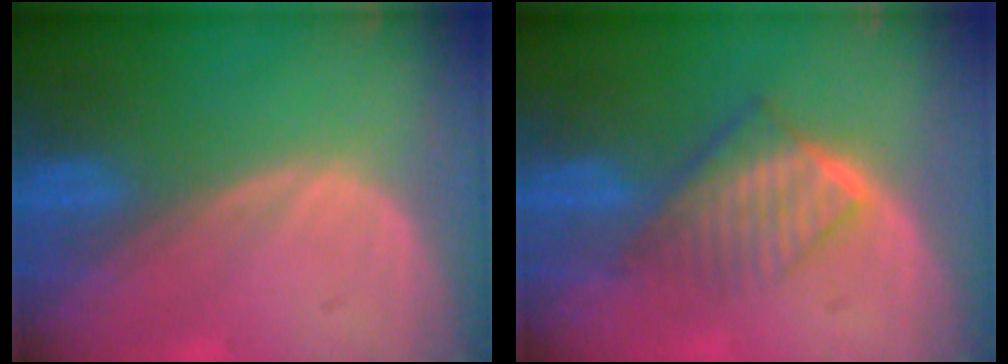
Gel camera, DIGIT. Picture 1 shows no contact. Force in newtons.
{"total": 6.4, "press": 5.7, "slide": 2.9}